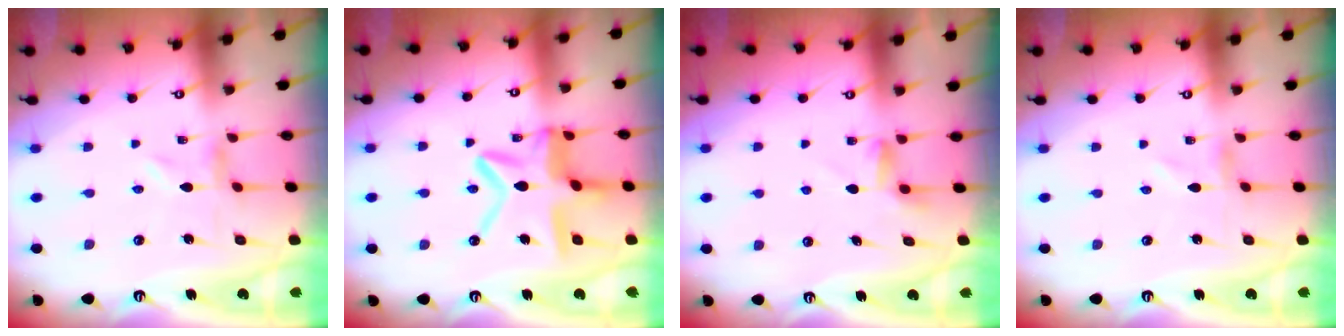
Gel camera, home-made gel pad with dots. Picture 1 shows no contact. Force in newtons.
{"total": 14.1, "press": 14.0, "slide": 1.2}
{"total": 2.6, "press": 2.6, "slide": 0.4}
{"total": 1.0, "press": 1.0, "slide": 0.1}